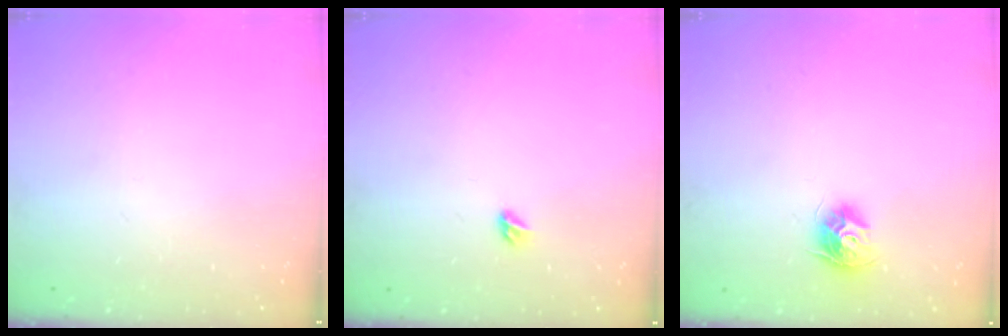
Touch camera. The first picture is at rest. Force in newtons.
{"total": 3.5, "press": 3.4, "slide": 0.7}
{"total": 9.5, "press": 9.5, "slide": 0.3}